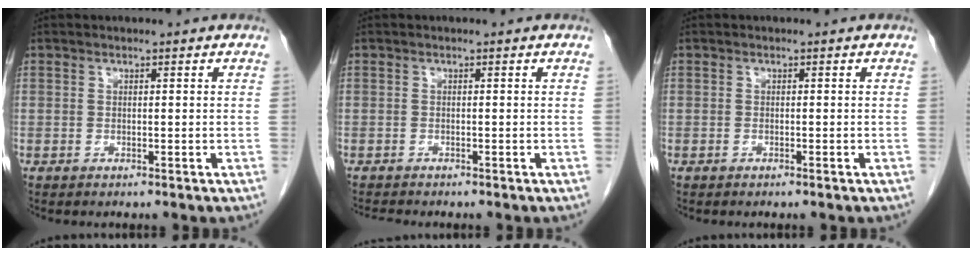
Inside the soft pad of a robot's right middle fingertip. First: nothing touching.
{"total": 1.5, "force": [-1.4, -0.1, 0.3], "torque": [-0.013, -0.007, -0.024]}
{"total": 0.0}